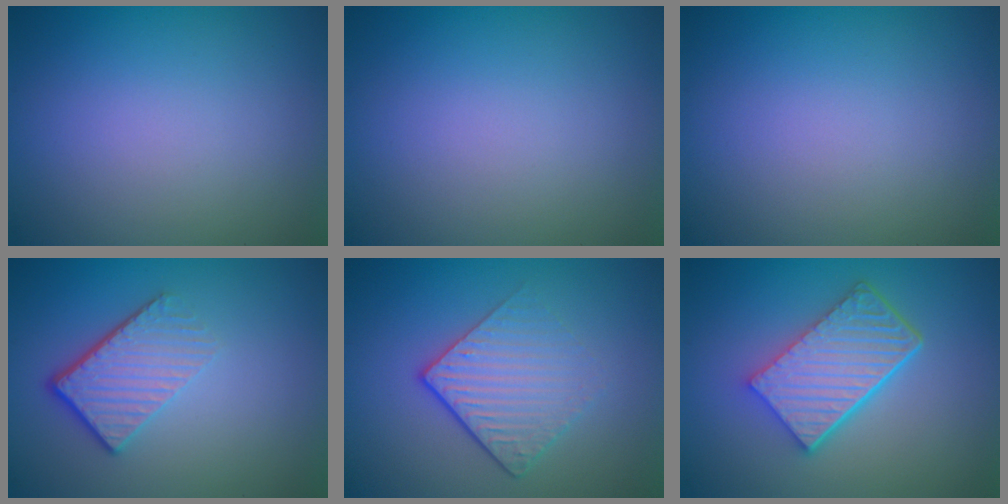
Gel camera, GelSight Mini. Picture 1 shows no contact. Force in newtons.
{"total": 0.0}
{"total": 0.0}
{"total": 4.1, "press": 2.8, "slide": 3.0}
{"total": 4.4, "press": 2.9, "slide": 3.3}
{"total": 6.2, "press": 4.5, "slide": 4.2}